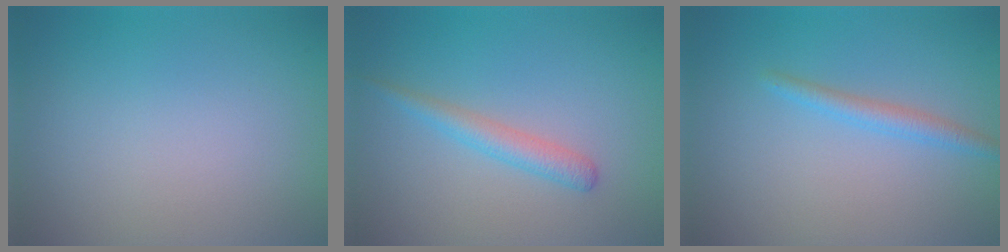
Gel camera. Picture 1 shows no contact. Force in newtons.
{"total": 2.1, "press": 2.1, "slide": 0.0}
{"total": 1.8, "press": 1.8, "slide": 0.1}